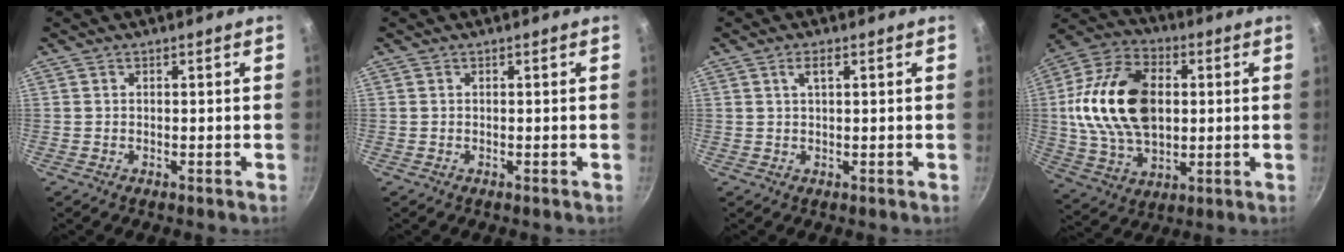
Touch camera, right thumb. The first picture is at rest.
{"total": 0.0}
{"total": 2.1, "force": [0.9, 0.7, 1.8], "torque": [-0.033, 0.004, 0.018]}
{"total": 21.1, "force": [2.1, 13.7, 15.9], "torque": [-0.278, 0.008, 0.035]}